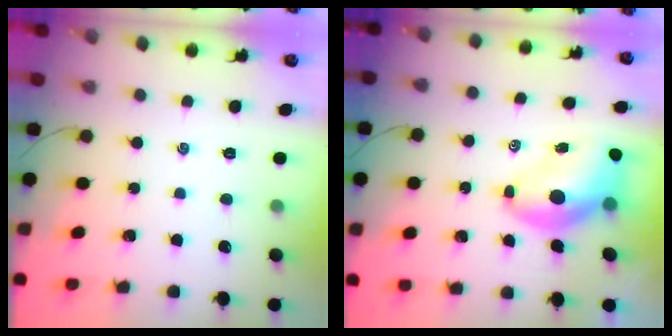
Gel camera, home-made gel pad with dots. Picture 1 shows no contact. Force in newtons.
{"total": 9.6, "press": 9.2, "slide": 2.6}